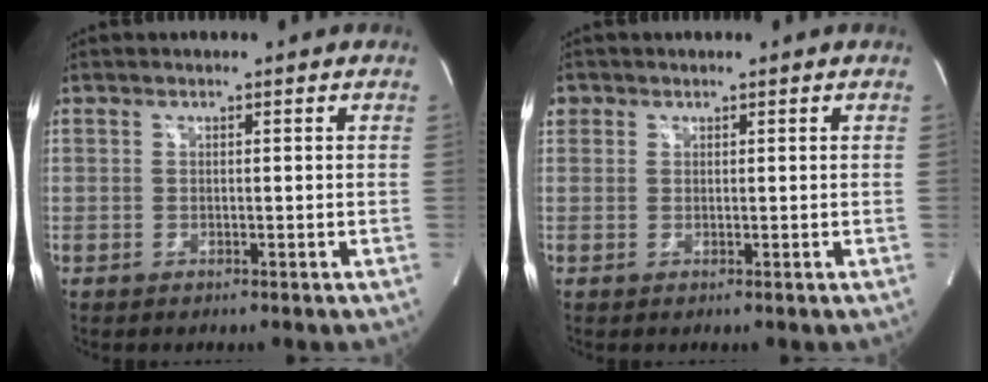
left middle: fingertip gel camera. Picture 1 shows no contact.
{"total": 1.5, "force": [0.7, 1.3, 0.2], "torque": [0.005, 0.010, 0.011]}